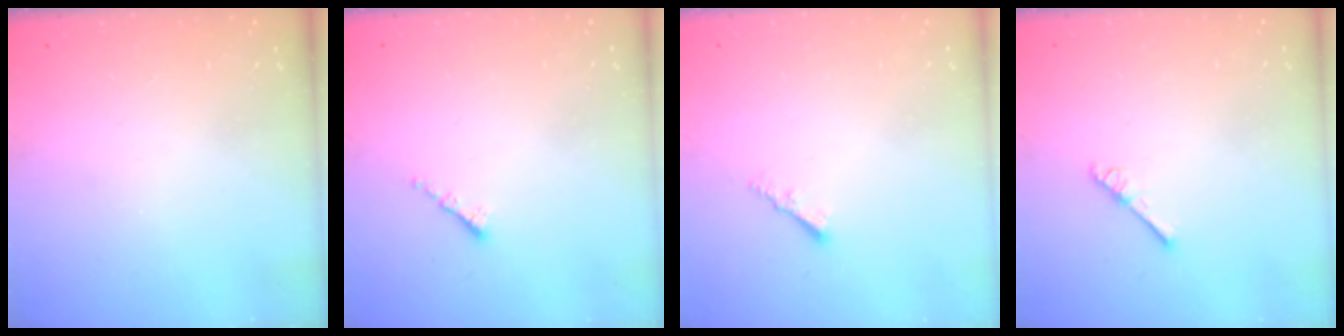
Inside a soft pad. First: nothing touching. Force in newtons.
{"total": 0.8, "press": 0.8, "slide": 0.2}
{"total": 2.0, "press": 2.0, "slide": 0.3}
{"total": 2.6, "press": 2.6, "slide": 0.3}